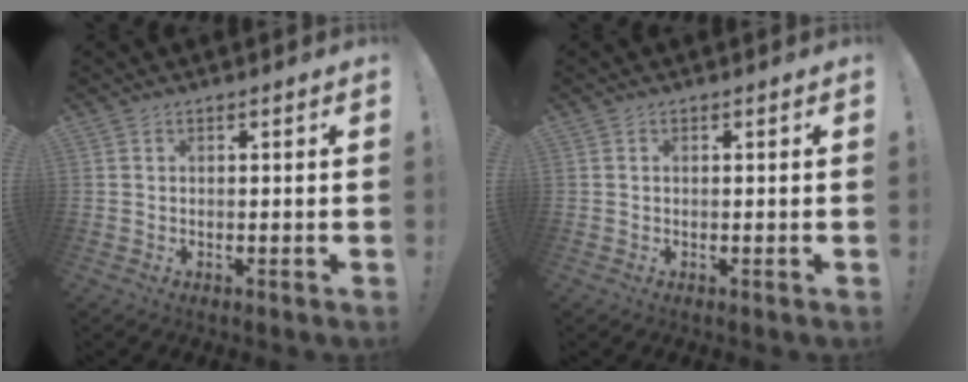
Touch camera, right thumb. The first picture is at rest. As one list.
[{"total": 0.0}]